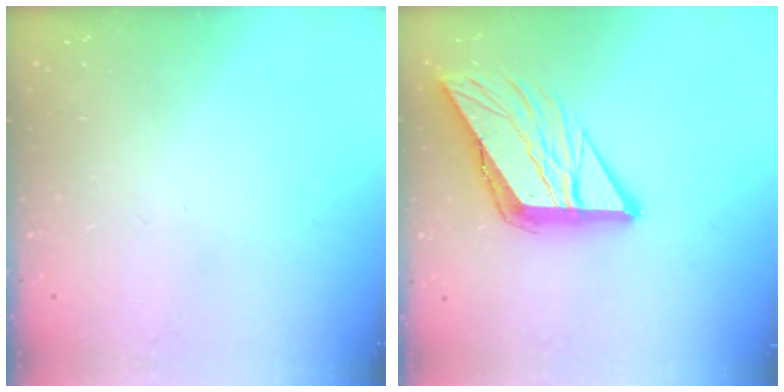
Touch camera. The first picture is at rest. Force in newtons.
{"total": 15.9, "press": 15.9, "slide": 1.6}